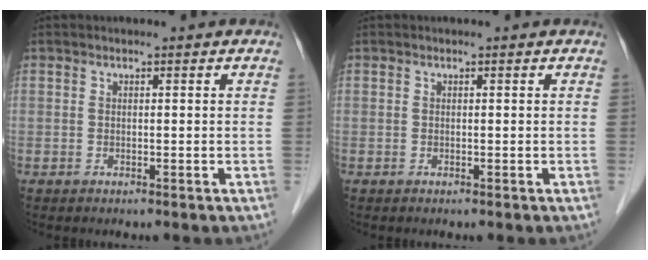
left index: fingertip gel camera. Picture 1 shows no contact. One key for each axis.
{"total": 0.0}